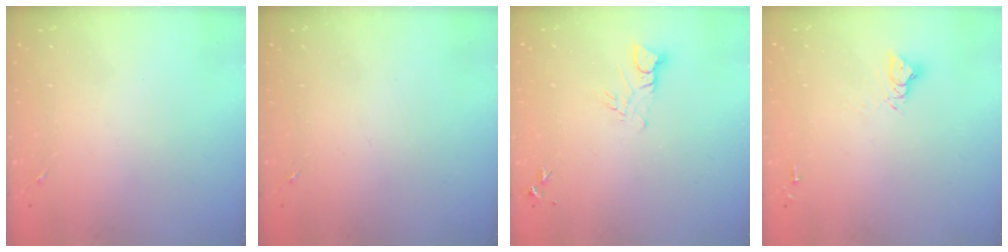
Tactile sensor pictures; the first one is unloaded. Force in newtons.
{"total": 0.0}
{"total": 4.0, "press": 4.0, "slide": 0.4}
{"total": 6.2, "press": 6.2, "slide": 0.3}